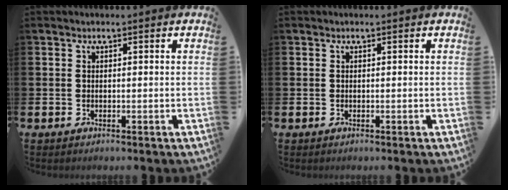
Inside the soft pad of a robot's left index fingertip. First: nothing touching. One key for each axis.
{"total": 0.0}